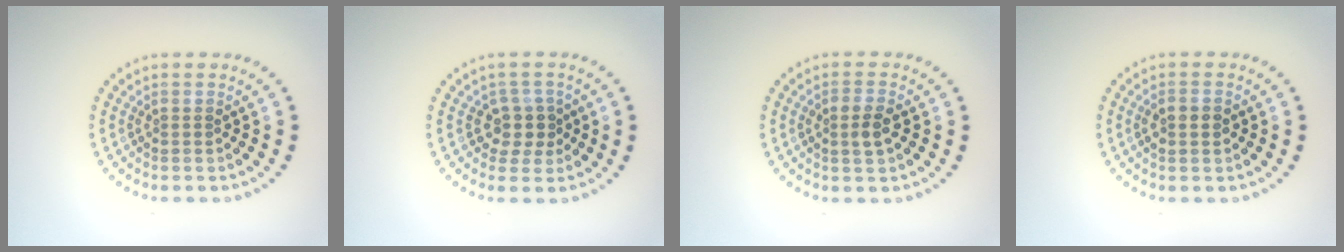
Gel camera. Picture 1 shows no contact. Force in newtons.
{"total": 2.5, "press": 2.1, "slide": 1.4}
{"total": 2.0, "press": 2.0, "slide": 0.4}
{"total": 1.7, "press": 1.7, "slide": 0.2}